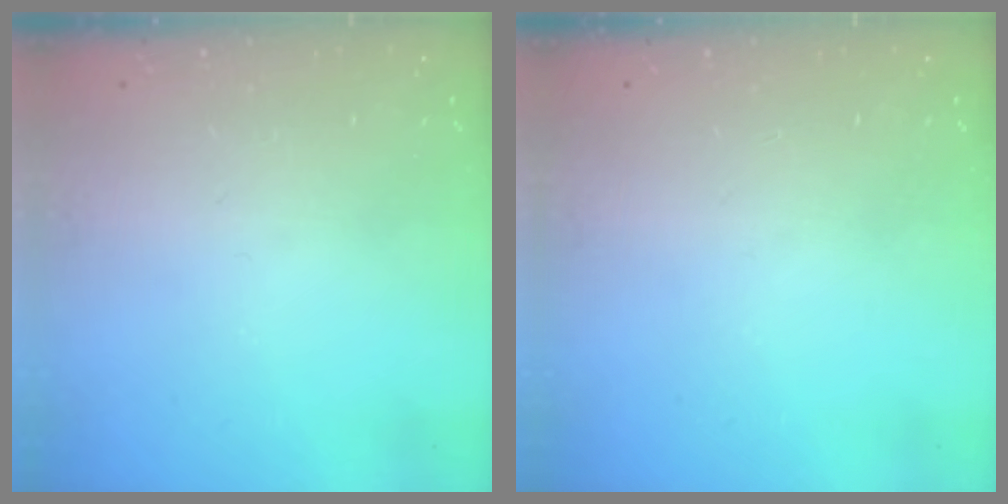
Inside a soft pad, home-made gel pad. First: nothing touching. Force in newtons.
{"total": 0.0}